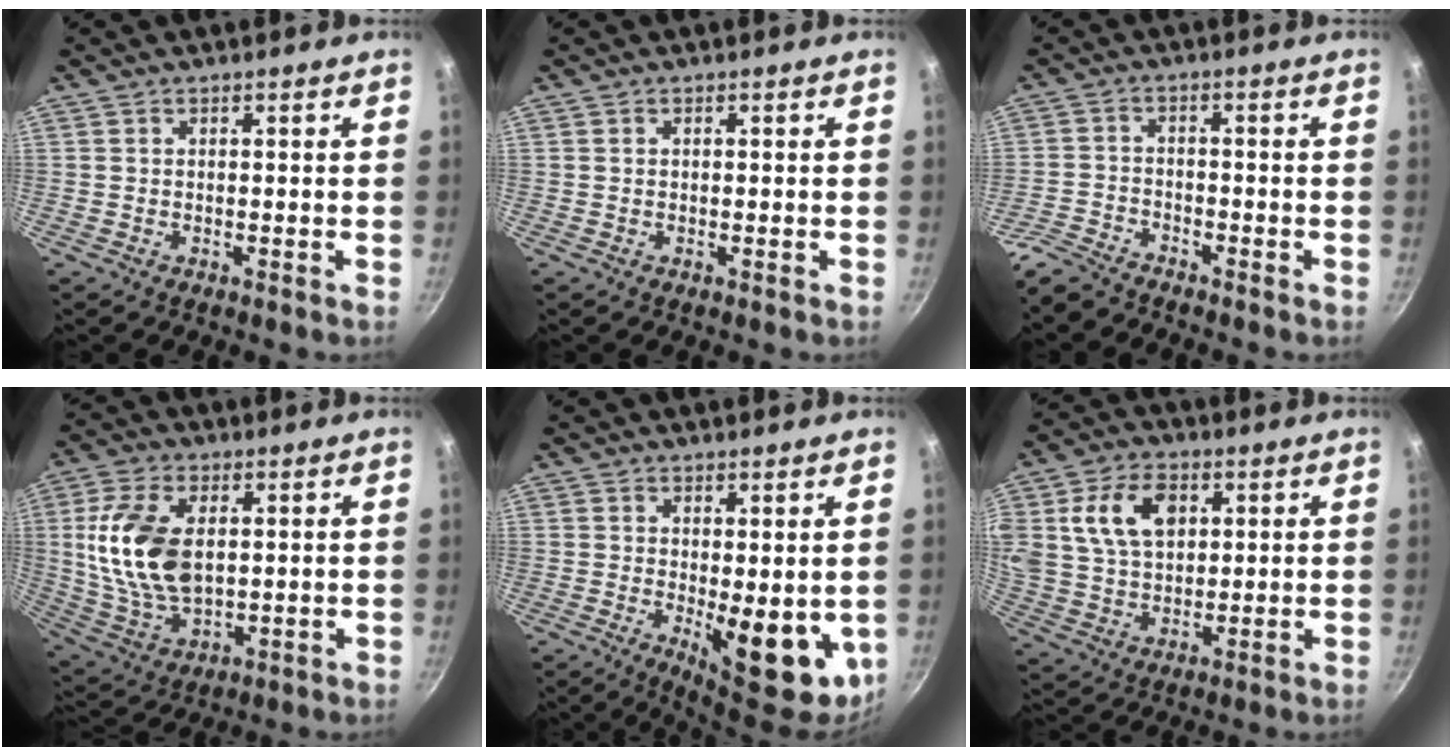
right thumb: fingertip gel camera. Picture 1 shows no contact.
{"total": 0.0}
{"total": 4.9, "force": [-4.5, 1.5, 1.2], "torque": [-0.026, 0.028, -0.097]}
{"total": 15.8, "force": [2.3, 9.3, 12.5], "torque": [-0.231, -0.010, 0.055]}
{"total": 11.9, "force": [-0.9, 5.1, 10.7], "torque": [-0.116, -0.014, 0.003]}
{"total": 12.8, "force": [3.9, 8.7, 8.5], "torque": [-0.139, -0.002, 0.072]}